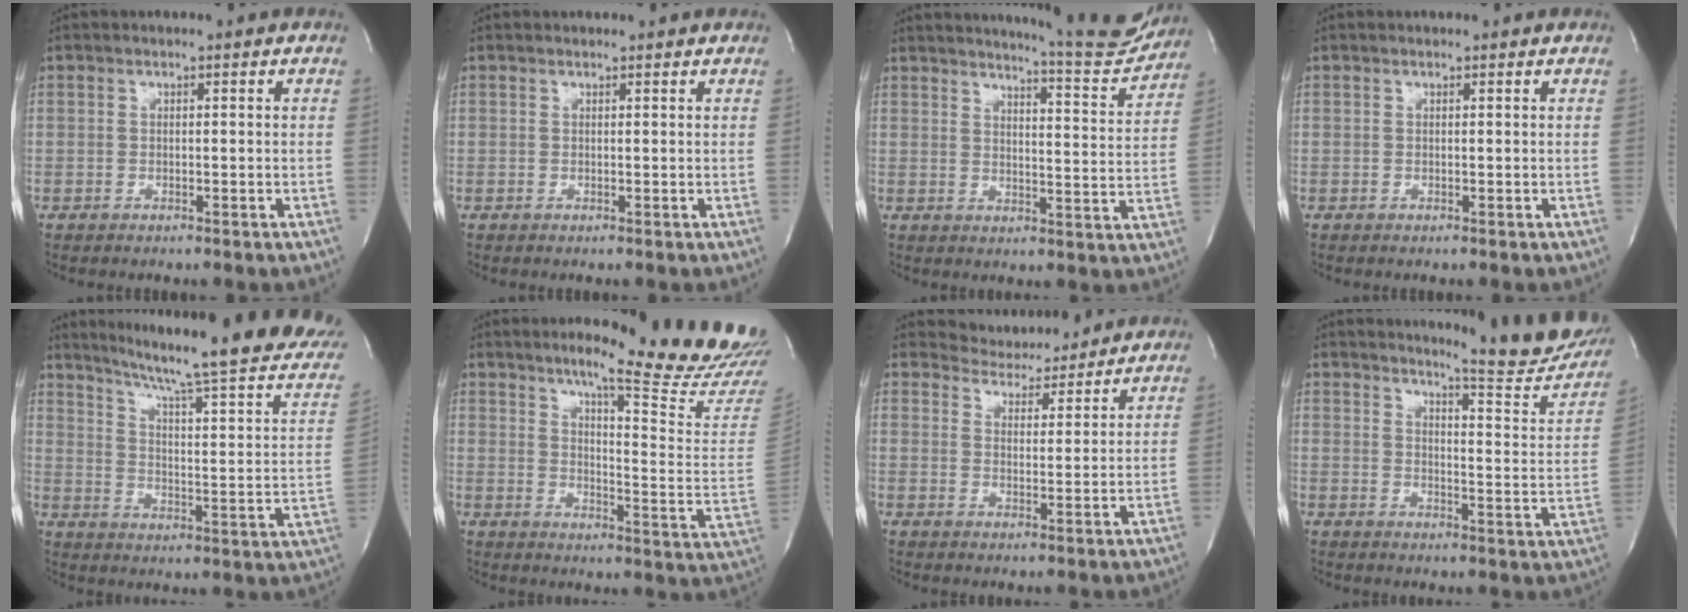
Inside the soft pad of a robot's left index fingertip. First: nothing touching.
{"total": 2.3, "force": [2.2, 0.5, 0.2], "torque": [-0.013, 0.012, 0.024]}
{"total": 13.3, "force": [12.9, 0.2, 3.1], "torque": [-0.045, -0.059, 0.152]}
{"total": 1.1, "force": [1.1, 0.1, 0.1], "torque": [-0.010, 0.007, 0.014]}
{"total": 25.8, "force": [22.2, 0.3, 13.2], "torque": [-0.202, -0.071, 0.288]}
{"total": 20.9, "force": [18.1, -0.5, 10.3], "torque": [-0.143, -0.107, 0.220]}
{"total": 7.2, "force": [7.0, 1.6, 0.2], "torque": [-0.009, 0.003, 0.102]}
{"total": 15.9, "force": [15.0, 0.7, 5.3], "torque": [-0.068, -0.094, 0.168]}